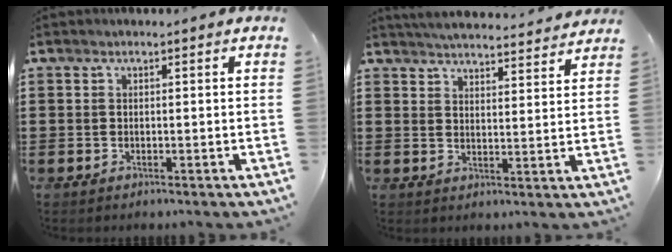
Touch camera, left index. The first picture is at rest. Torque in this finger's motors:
{"motor_torque": [-0.78, -1.35, -0.44, -0.21]}